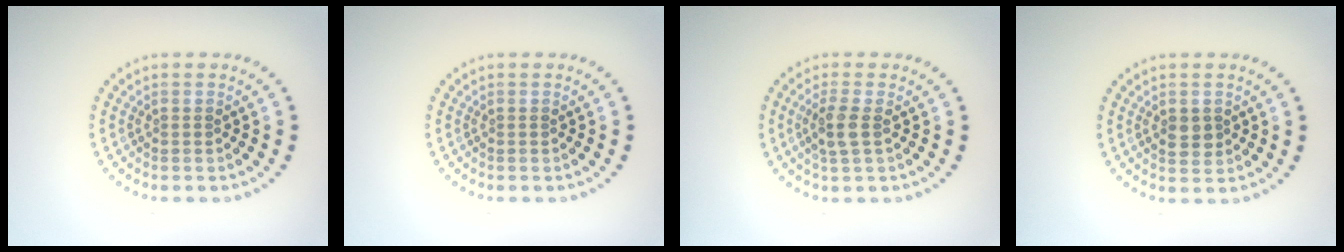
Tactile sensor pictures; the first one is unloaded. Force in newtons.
{"total": 0.0}
{"total": 2.1, "press": 1.9, "slide": 0.8}
{"total": 1.8, "press": 1.8, "slide": 0.2}